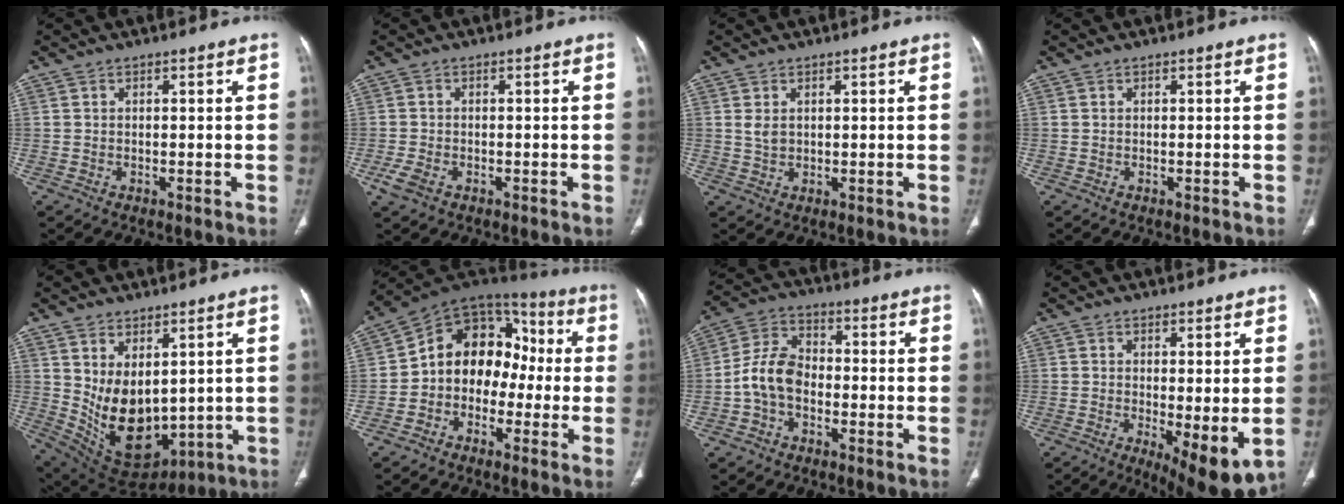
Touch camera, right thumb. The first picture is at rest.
{"total": 3.3, "force": [-1.5, 1.9, 2.2], "torque": [-0.058, -0.002, -0.028]}
{"total": 2.1, "force": [0.8, 1.3, 1.5], "torque": [-0.027, -0.002, 0.021]}
{"total": 0.0}
{"total": 14.0, "force": [2.1, 8.5, 10.9], "torque": [-0.163, -0.027, 0.074]}
{"total": 14.1, "force": [-1.7, 11.1, 8.6], "torque": [-0.082, 0.065, -0.046]}
{"total": 8.4, "force": [-2.2, 5.8, 5.7], "torque": [-0.102, 0.032, -0.053]}
{"total": 8.9, "force": [-1.6, 2.8, 8.2], "torque": [-0.123, -0.027, -0.017]}